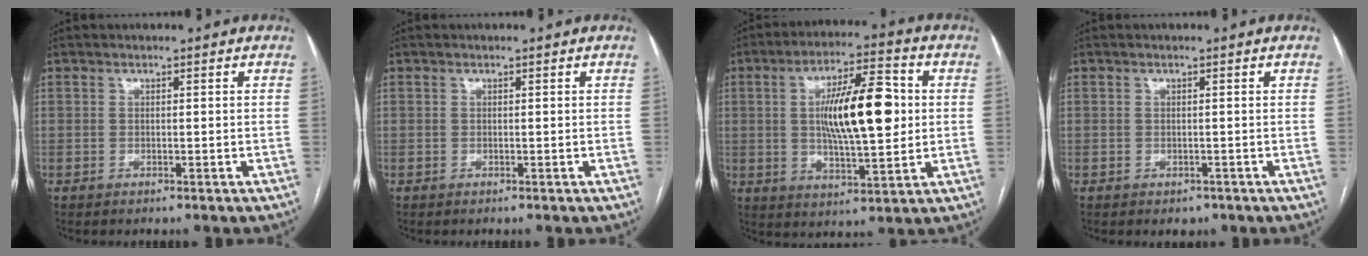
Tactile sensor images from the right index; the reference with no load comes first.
{"total": 0.0}
{"total": 14.6, "force": [1.6, 3.8, 14.0], "torque": [-0.239, 0.016, 0.025]}
{"total": 1.4, "force": [-0.7, 1.0, 0.5], "torque": [-0.004, 0.001, -0.003]}